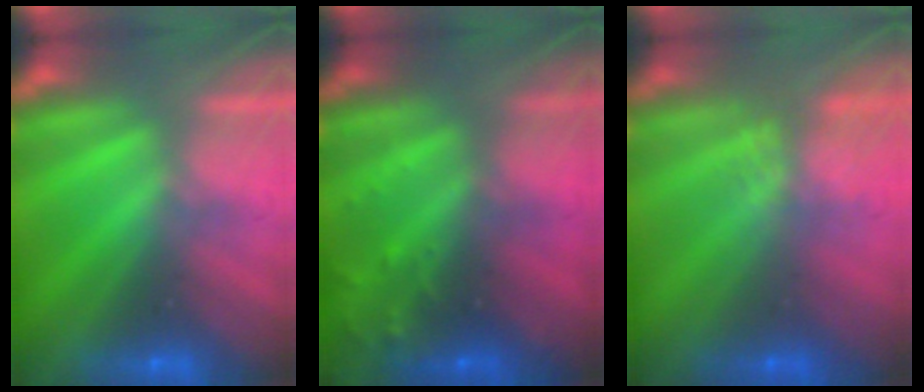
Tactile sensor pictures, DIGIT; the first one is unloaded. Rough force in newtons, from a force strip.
{"total": 8.6}
{"total": 3.8}